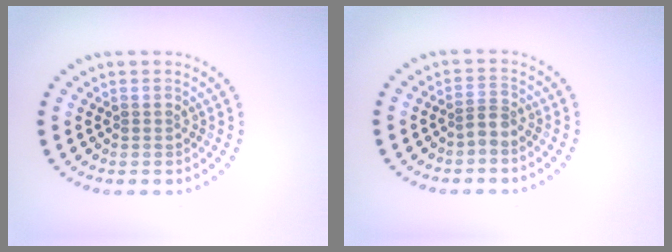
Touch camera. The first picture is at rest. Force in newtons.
{"total": 1.2, "press": 0.8, "slide": 0.9}